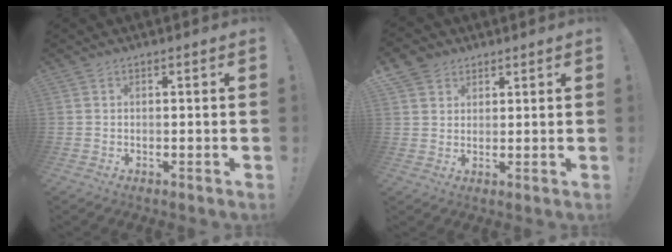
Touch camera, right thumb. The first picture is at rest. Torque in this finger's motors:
{"motor_torque": [0.25, 0.65, 0.80, 0.59, 0.26]}